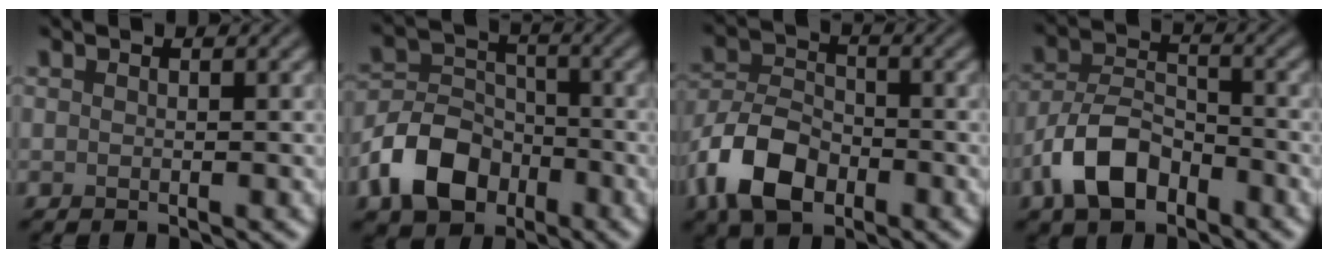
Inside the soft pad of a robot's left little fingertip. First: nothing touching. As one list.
[{"total": 6.8, "force": [-3.4, 4.8, 3.5], "torque": [-0.064, -0.001, -0.076]}, {"total": 7.3, "force": [-3.6, 4.5, 4.5], "torque": [-0.093, 0.001, -0.078]}, {"total": 6.2, "force": [-3.4, 3.4, 3.8], "torque": [-0.069, 0.004, -0.073]}]